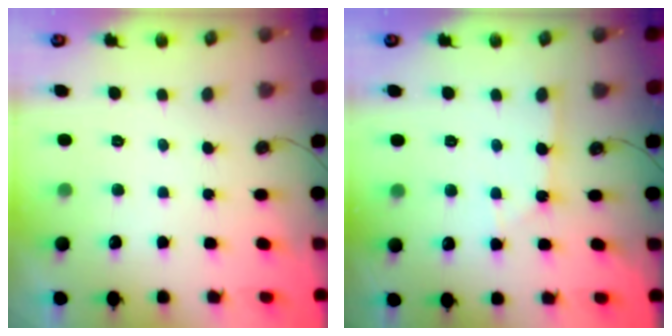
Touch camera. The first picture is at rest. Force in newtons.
{"total": 3.5, "press": 3.4, "slide": 0.6}